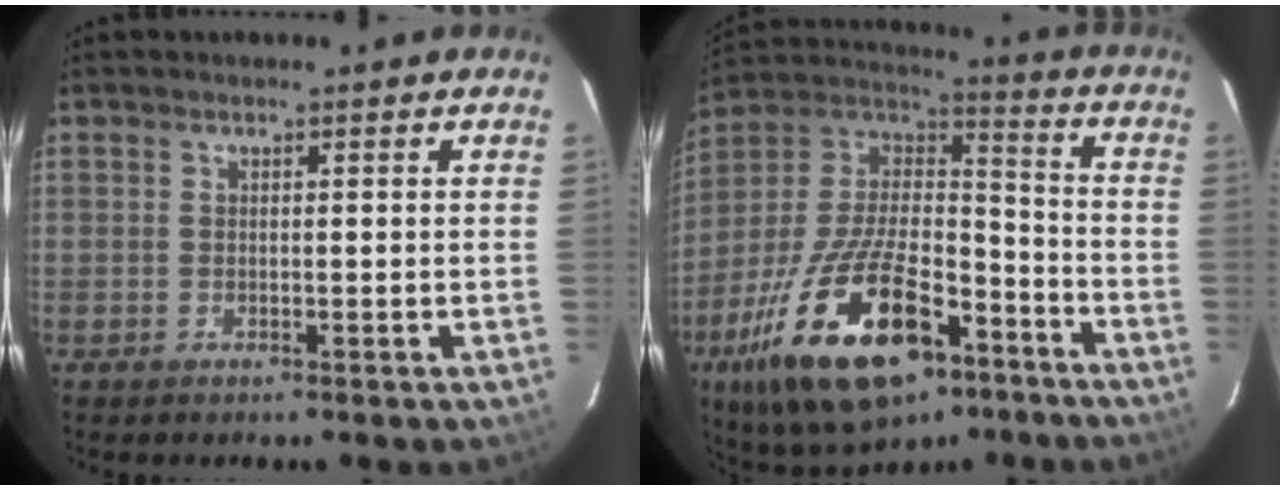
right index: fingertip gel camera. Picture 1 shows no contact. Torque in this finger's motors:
{"motor_torque": [2.12, -0.01, 0.97, 0.18]}